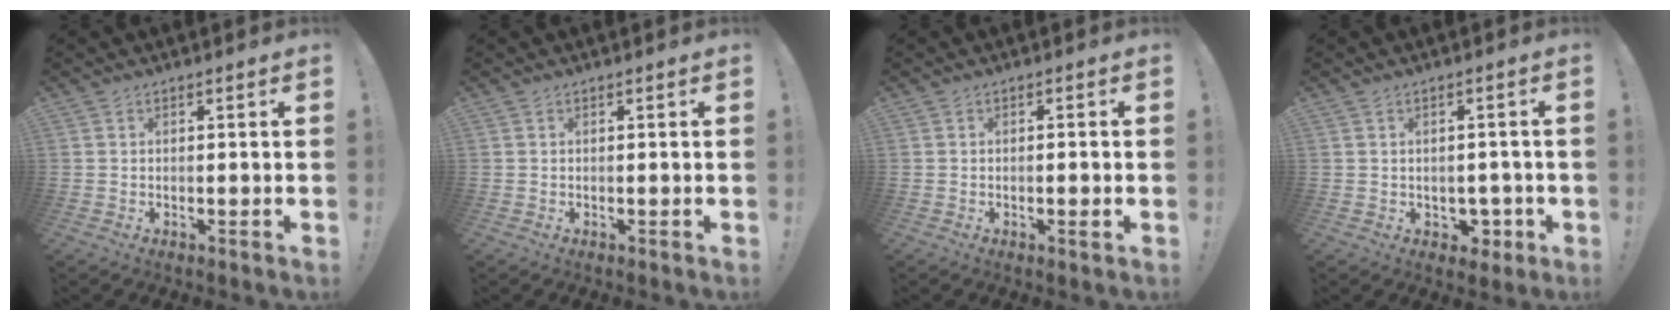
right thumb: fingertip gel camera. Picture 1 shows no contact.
{"total": 0.0}
{"total": 1.8, "force": [-0.6, 0.1, 1.7], "torque": [-0.025, 0.001, -0.011]}
{"total": 5.0, "force": [-0.9, 4.3, 2.3], "torque": [-0.022, 0.009, -0.010]}